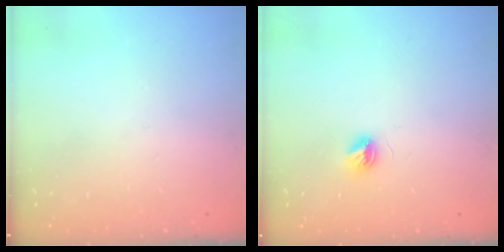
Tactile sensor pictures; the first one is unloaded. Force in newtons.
{"total": 4.9, "press": 4.9, "slide": 0.4}